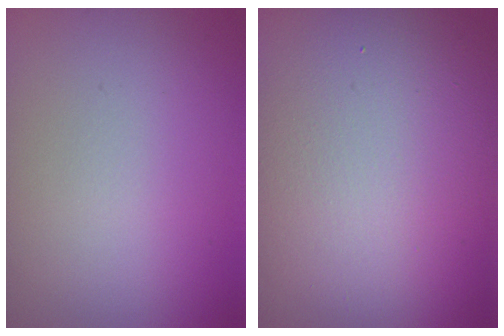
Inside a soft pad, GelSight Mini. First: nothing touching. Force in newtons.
{"total": 19.3, "press": 19.3, "slide": 0.6}